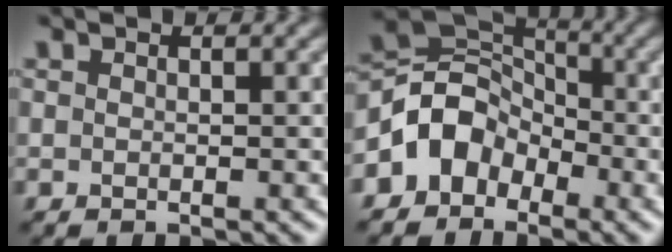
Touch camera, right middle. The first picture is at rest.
{"total": 5.3, "force": [-2.5, 4.1, 2.1], "torque": [-0.027, 0.009, -0.060]}